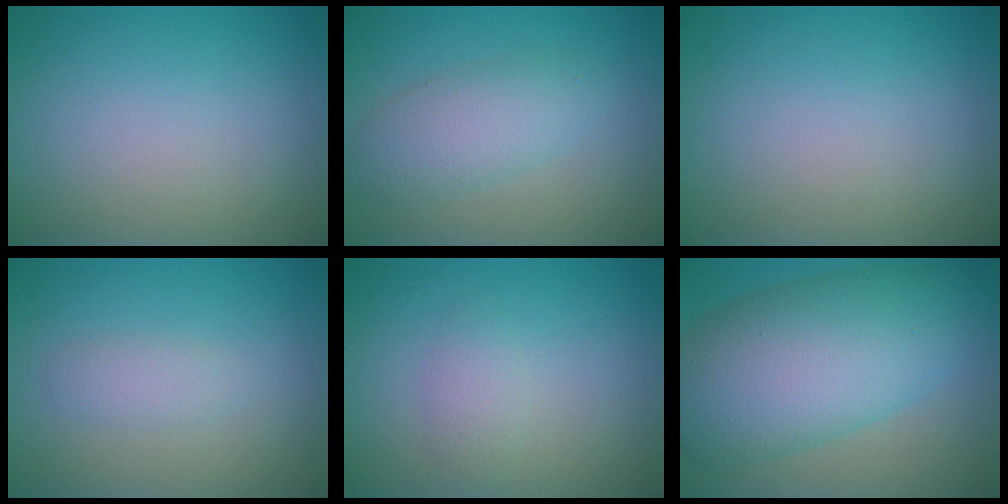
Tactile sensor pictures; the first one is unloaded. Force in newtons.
{"total": 3.7, "press": 3.7, "slide": 0.2}
{"total": 0.0}
{"total": 1.5, "press": 1.5, "slide": 0.0}
{"total": 1.6, "press": 1.6, "slide": 0.0}
{"total": 11.2, "press": 11.2, "slide": 0.3}